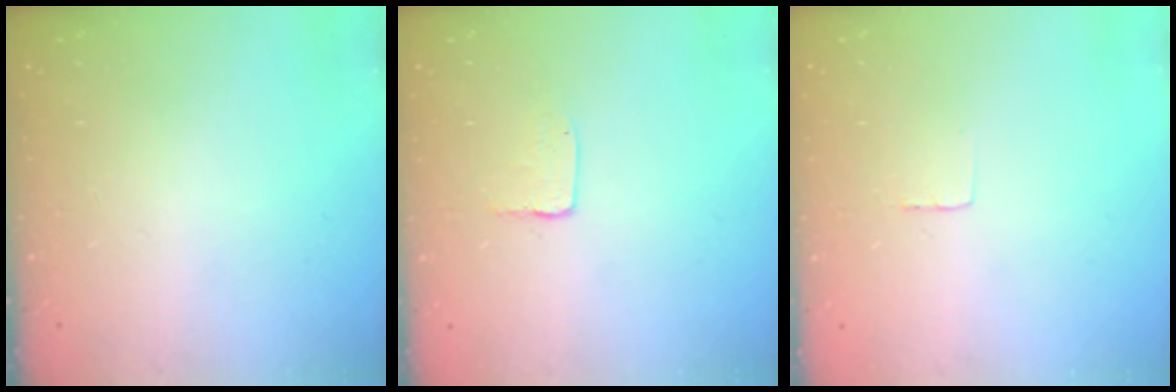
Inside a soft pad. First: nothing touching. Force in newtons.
{"total": 3.2, "press": 3.2, "slide": 0.2}
{"total": 2.3, "press": 2.3, "slide": 0.1}